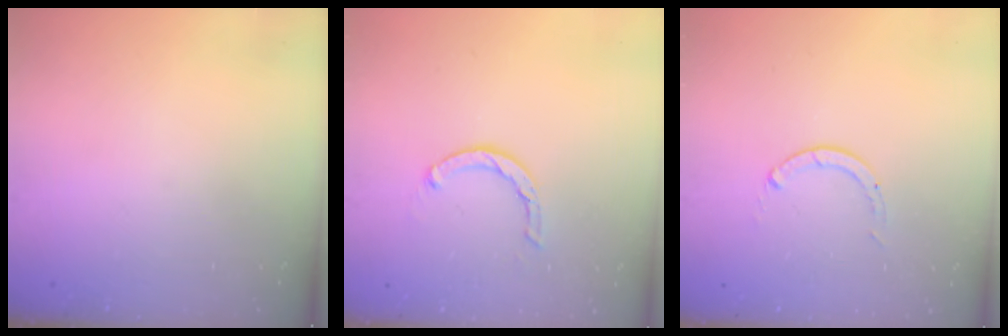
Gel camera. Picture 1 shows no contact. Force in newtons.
{"total": 3.6, "press": 3.5, "slide": 0.5}
{"total": 0.0}